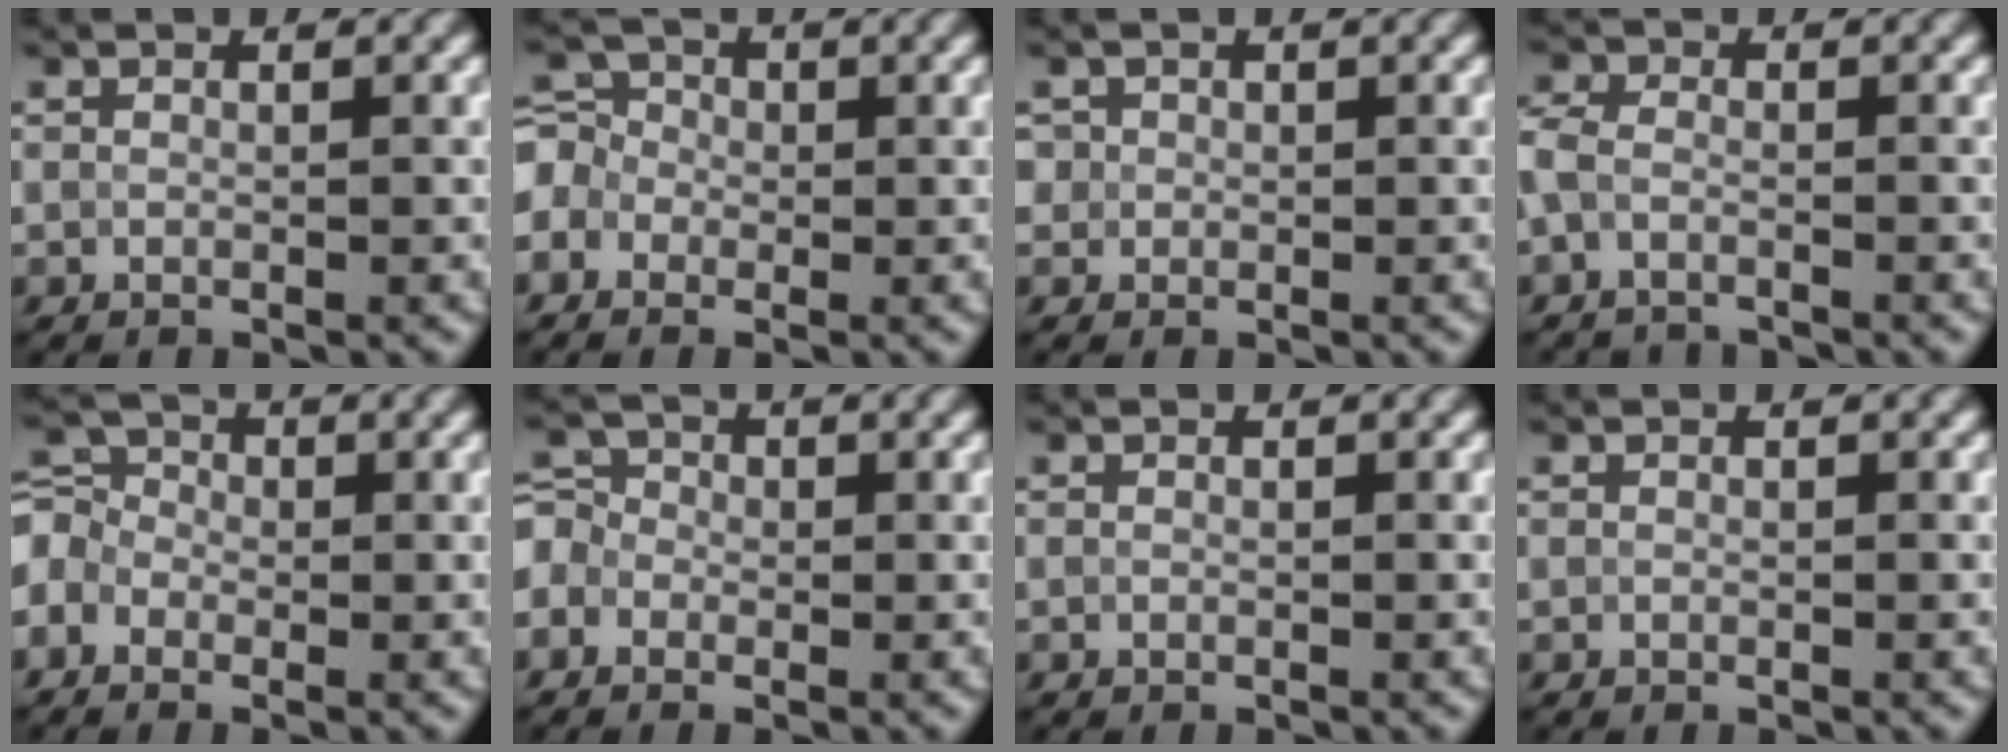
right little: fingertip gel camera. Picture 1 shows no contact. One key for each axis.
{"total": 4.1, "fx": -1.0, "fy": 3.7, "fz": 1.7, "tx": -0.025, "ty": 0.022, "tz": -0.039}
{"total": 1.2, "fx": 0.3, "fy": 1.2, "fz": 0.2, "tx": 0.005, "ty": -0.004, "tz": 0.005}
{"total": 3.3, "fx": -2.7, "fy": 1.6, "fz": 1.0, "tx": -0.022, "ty": -0.007, "tz": -0.061}
{"total": 4.1, "fx": -1.2, "fy": 3.4, "fz": 1.9, "tx": -0.039, "ty": 0.018, "tz": -0.033}
{"total": 3.2, "fx": -0.6, "fy": 2.9, "fz": 1.3, "tx": -0.015, "ty": 0.022, "tz": -0.034}
{"total": 0.0}
{"total": 0.0}